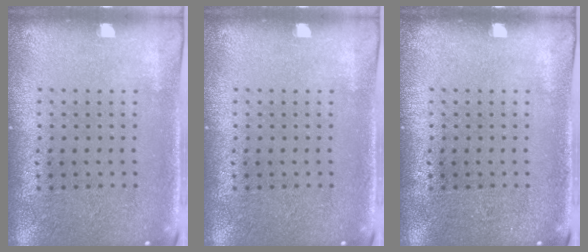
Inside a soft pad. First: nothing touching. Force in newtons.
{"total": 0.0}
{"total": 0.0}